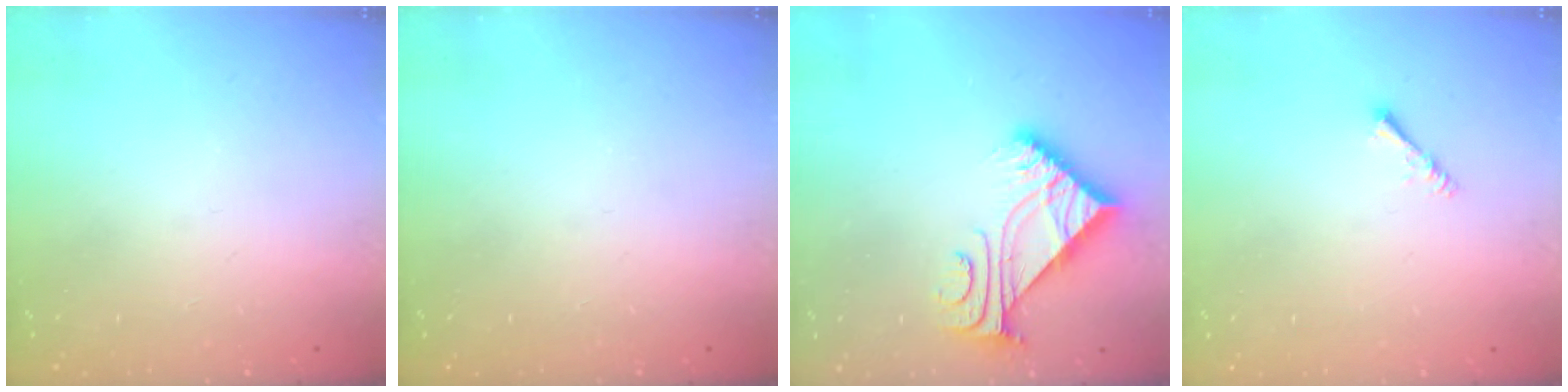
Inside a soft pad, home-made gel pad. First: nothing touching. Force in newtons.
{"total": 0.0}
{"total": 6.1, "press": 6.1, "slide": 0.7}
{"total": 1.4, "press": 1.4, "slide": 0.3}